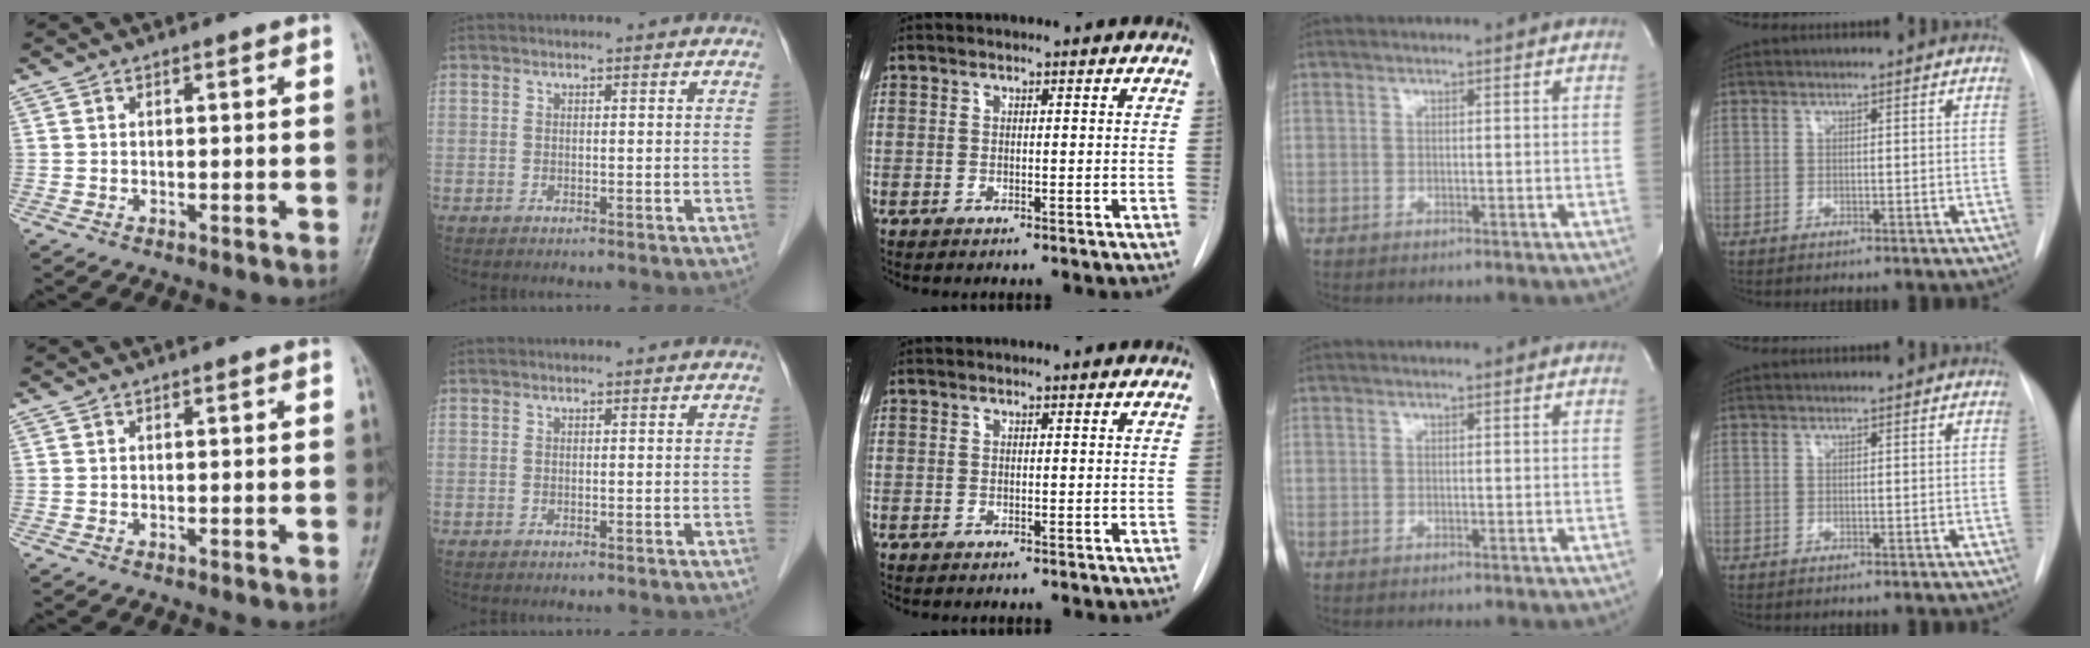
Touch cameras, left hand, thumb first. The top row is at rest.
{}